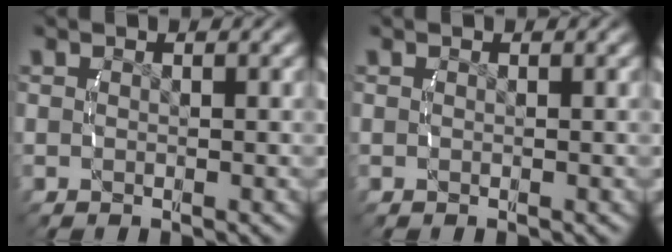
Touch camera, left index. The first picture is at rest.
{"total": 0.0}